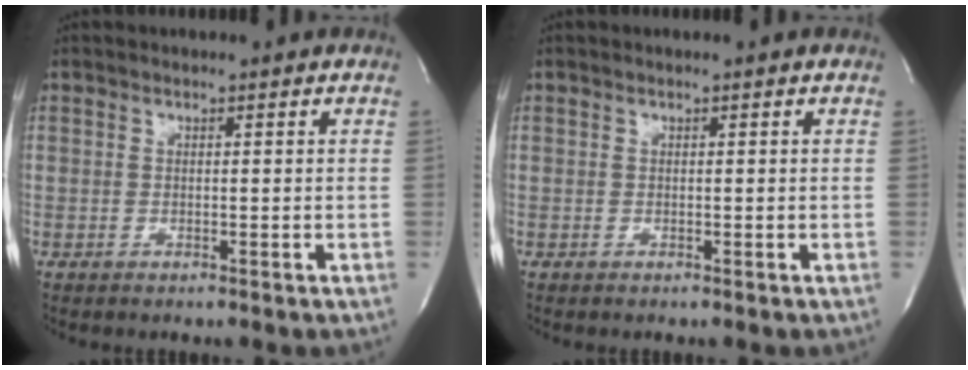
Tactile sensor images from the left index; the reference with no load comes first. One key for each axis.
{"total": 0.0}